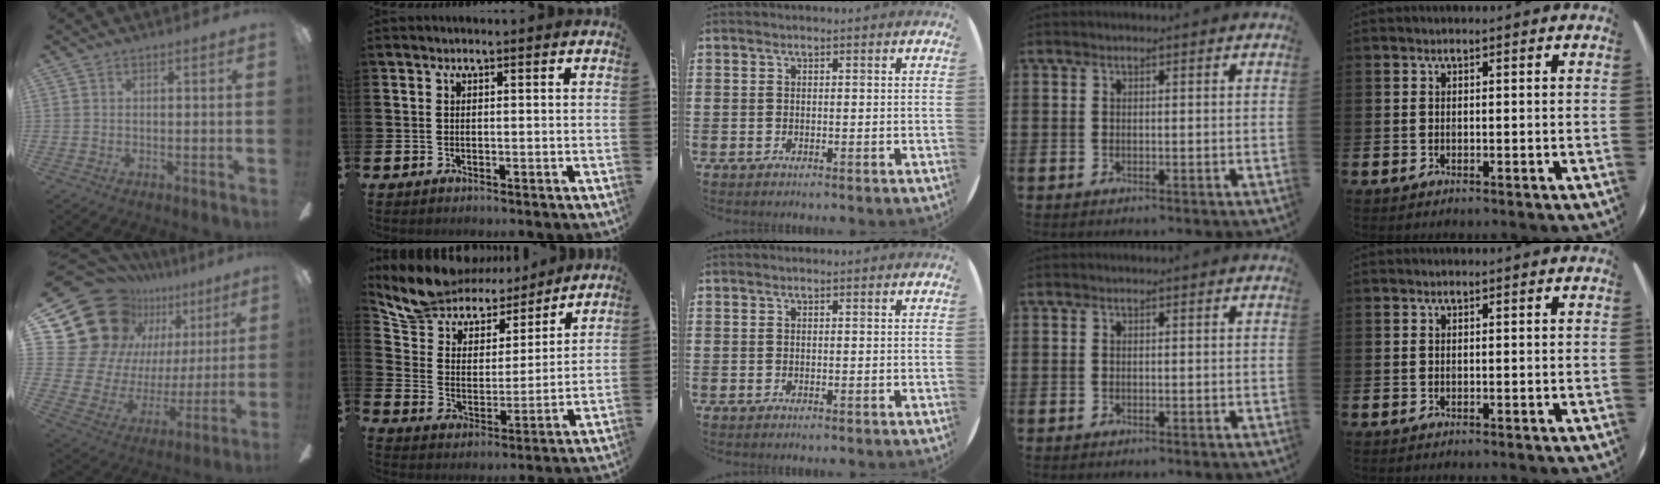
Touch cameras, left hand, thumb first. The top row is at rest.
{"thumb": {"total": 22.7, "force": [12.2, 16.3, 10.0], "torque": [-0.172, -0.083, 0.253]}, "index": {"total": 9.5, "force": [8.7, 3.8, 0.5], "torque": [-0.058, -0.071, 0.156]}}